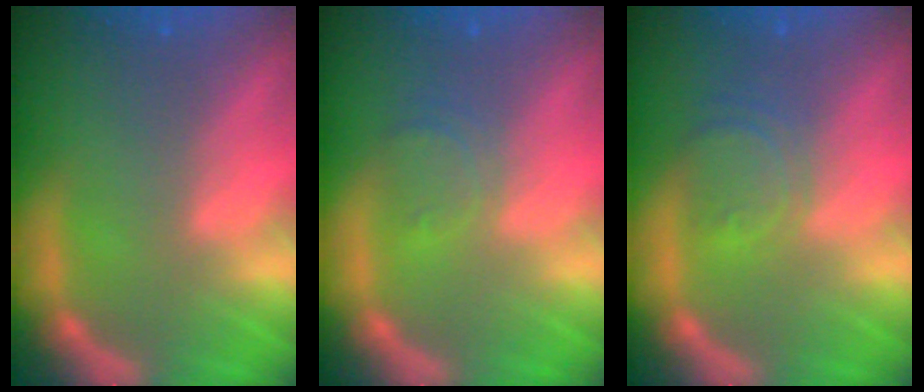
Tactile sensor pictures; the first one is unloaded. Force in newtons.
{"total": 2.4}
{"total": 3.5}